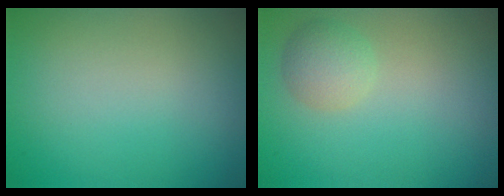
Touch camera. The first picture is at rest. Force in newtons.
{"total": 2.1, "press": 2.1, "slide": 0.1}